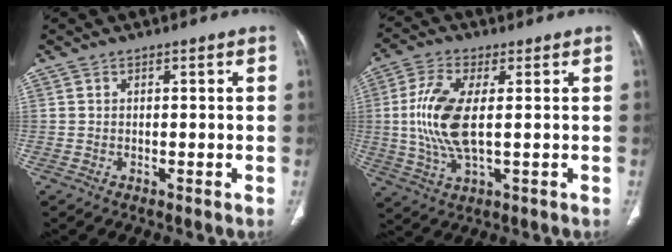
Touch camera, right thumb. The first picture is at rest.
{"total": 11.4, "force": [0.7, 4.4, 10.5], "torque": [-0.240, -0.006, 0.015]}